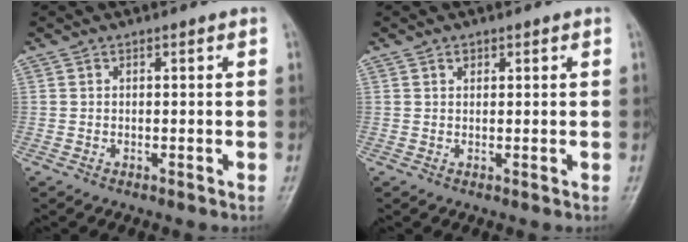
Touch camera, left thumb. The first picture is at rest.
{"total": 1.0, "force": [0.6, 0.7, 0.3], "torque": [0.001, -0.003, 0.009]}